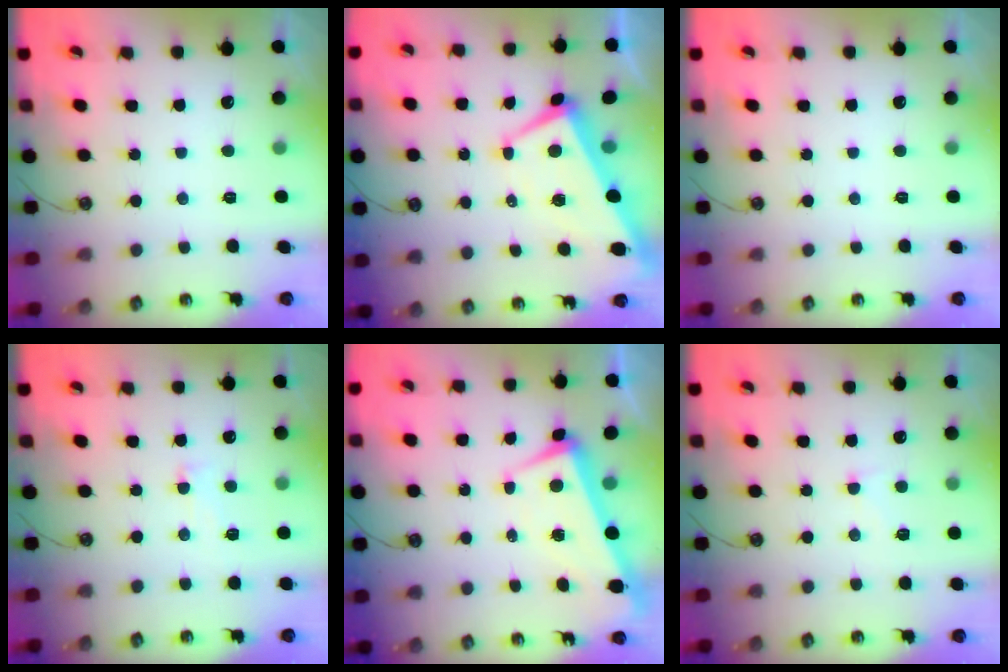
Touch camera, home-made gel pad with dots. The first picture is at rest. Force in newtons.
{"total": 2.1, "press": 1.9, "slide": 0.9}
{"total": 0.0}
{"total": 3.6, "press": 3.6, "slide": 0.6}
{"total": 0.9, "press": 0.0, "slide": 0.9}
{"total": 0.9, "press": 0.6, "slide": 0.7}